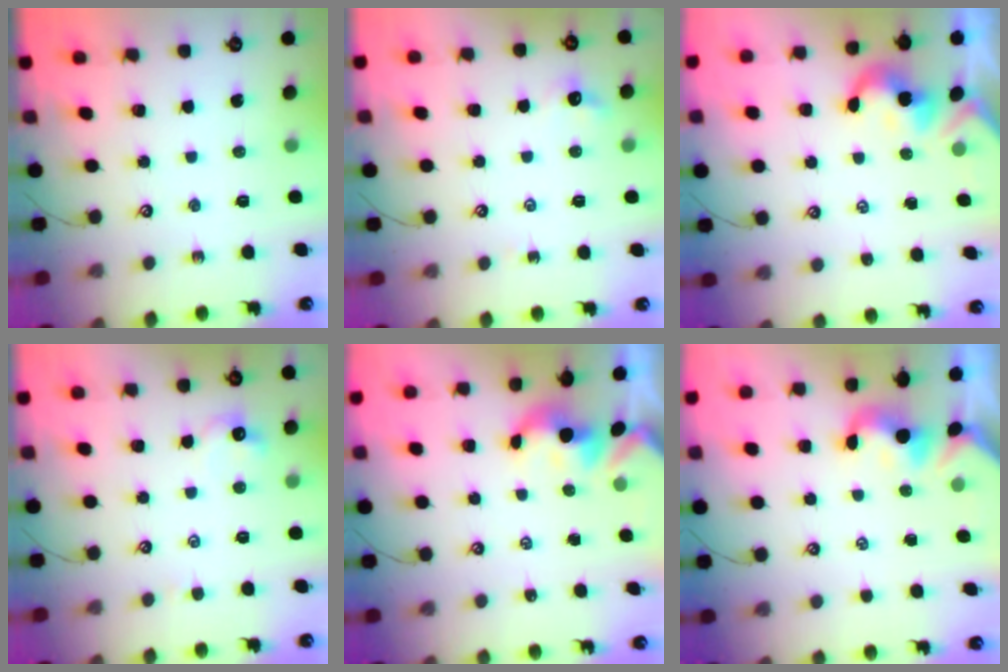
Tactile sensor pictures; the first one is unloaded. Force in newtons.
{"total": 2.0, "press": 2.0, "slide": 0.5}
{"total": 2.1, "press": 2.1, "slide": 0.4}
{"total": 2.4, "press": 2.4, "slide": 0.4}
{"total": 1.7, "press": 1.7, "slide": 0.2}
{"total": 1.6, "press": 1.5, "slide": 0.4}